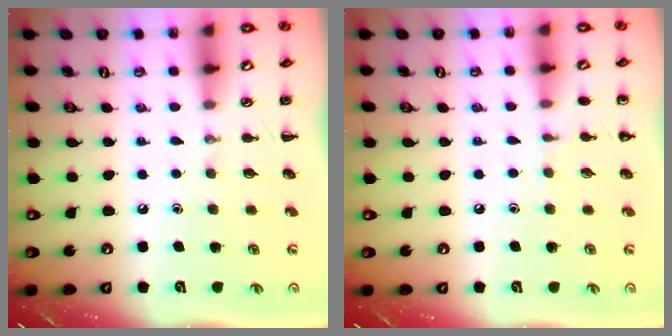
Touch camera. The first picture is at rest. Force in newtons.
{"total": 4.4, "press": 4.2, "slide": 1.4}